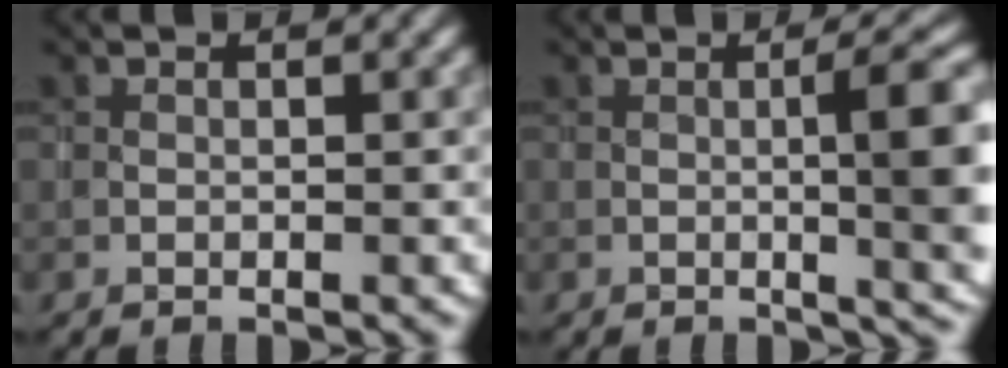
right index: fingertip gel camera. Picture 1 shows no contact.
{"total": 7.7, "force": [-0.5, 2.3, 7.3], "torque": [-0.084, -0.002, -0.003]}